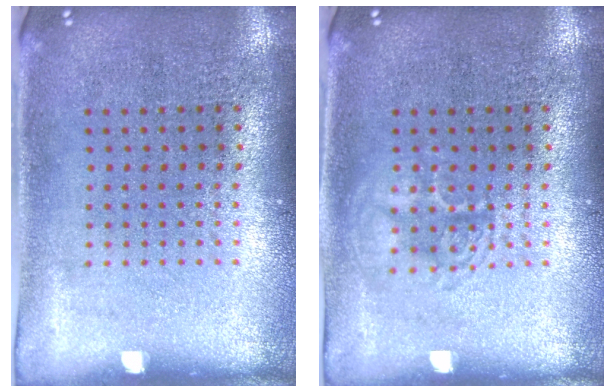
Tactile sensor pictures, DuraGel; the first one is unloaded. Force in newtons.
{"total": 1.9, "press": 1.9, "slide": 0.3}